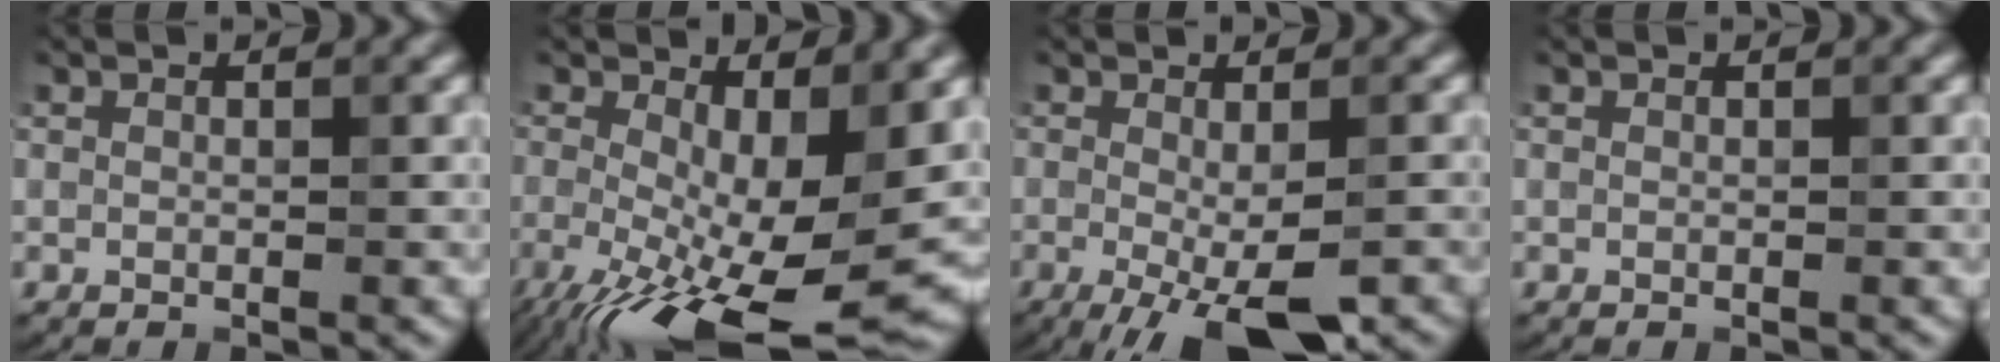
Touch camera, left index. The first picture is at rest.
{"total": 12.9, "force": [-3.2, 4.8, 11.5], "torque": [-0.193, -0.022, -0.045]}
{"total": 6.1, "force": [-2.5, 1.4, 5.4], "torque": [-0.089, -0.014, -0.035]}
{"total": 0.0}